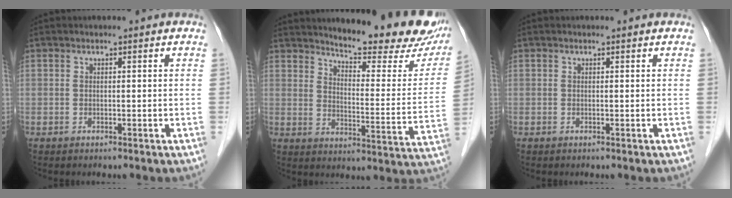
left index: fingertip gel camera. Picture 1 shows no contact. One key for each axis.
{"total": 19.9, "fx": 17.5, "fy": 3.7, "fz": 8.7, "tx": -0.108, "ty": -0.060, "tz": 0.213}
{"total": 0.0}